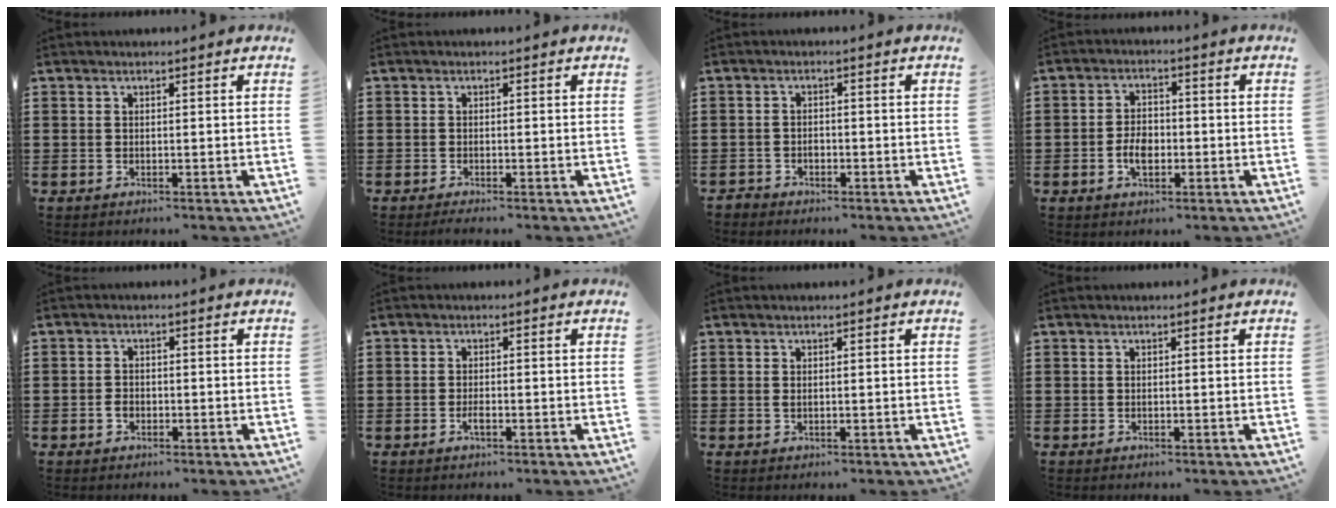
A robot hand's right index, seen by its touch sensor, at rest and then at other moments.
{"total": 0.8, "force": [-0.7, -0.1, 0.4], "torque": [-0.008, -0.004, -0.013]}
{"total": 1.5, "force": [-1.2, 0.9, 0.3], "torque": [-0.012, 0.001, -0.025]}
{"total": 4.1, "force": [-1.2, 2.5, 3.0], "torque": [-0.065, 0.002, -0.024]}
{"total": 1.5, "force": [-0.7, 1.1, 0.8], "torque": [-0.017, 0.000, -0.013]}
{"total": 1.6, "force": [-0.8, 0.5, 1.3], "torque": [-0.026, -0.003, -0.013]}
{"total": 0.5, "force": [0.0, 0.2, 0.5], "torque": [-0.011, -0.002, 0.001]}
{"total": 0.0}